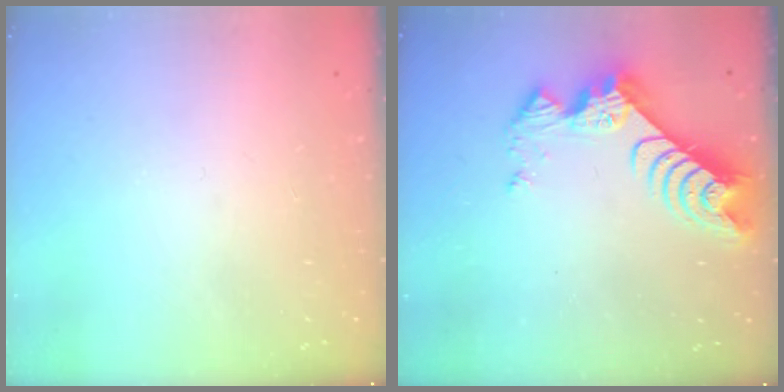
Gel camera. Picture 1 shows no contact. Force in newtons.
{"total": 9.5, "press": 9.5, "slide": 0.8}